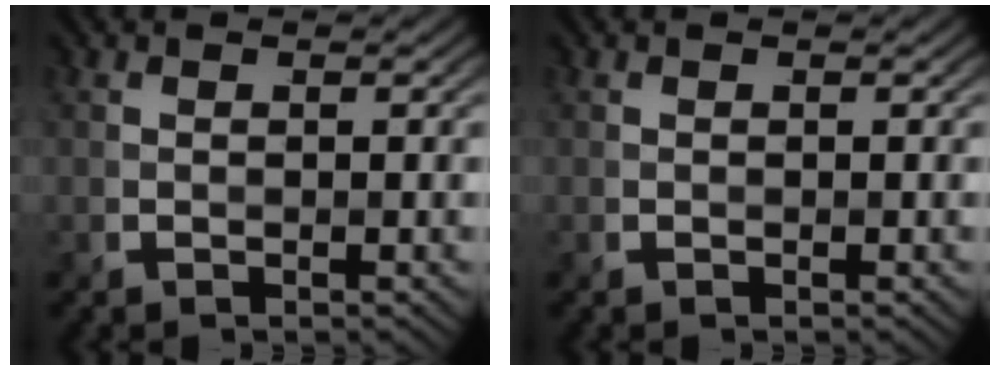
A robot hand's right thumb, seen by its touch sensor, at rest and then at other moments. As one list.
[{"total": 0.0}]